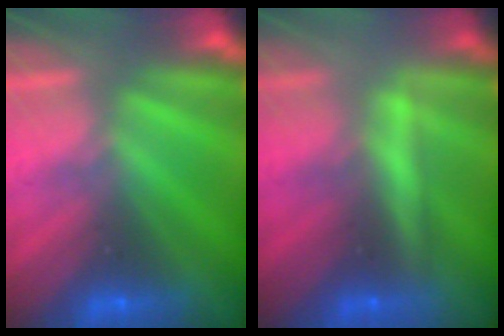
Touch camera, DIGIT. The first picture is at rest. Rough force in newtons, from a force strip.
{"total": 2.0}